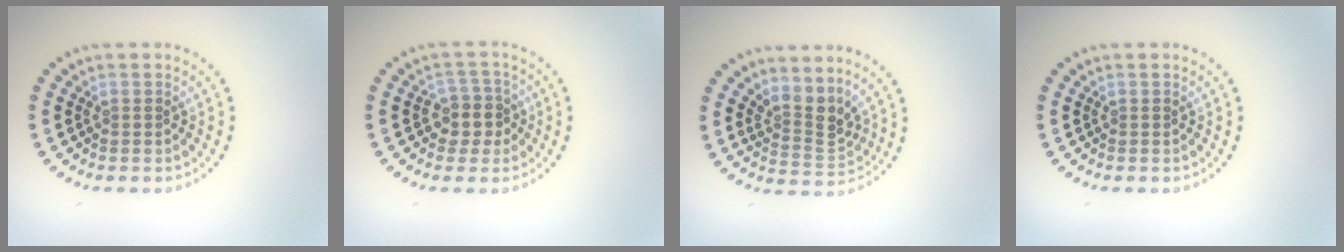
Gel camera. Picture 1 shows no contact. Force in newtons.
{"total": 2.6, "press": 2.3, "slide": 1.3}
{"total": 3.0, "press": 2.2, "slide": 2.1}
{"total": 0.0}